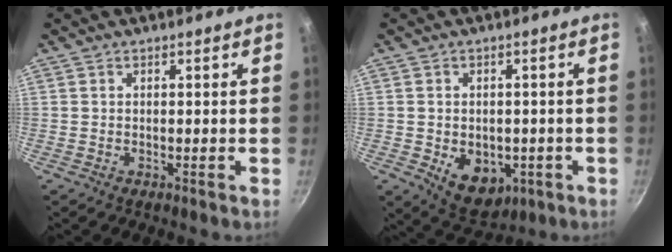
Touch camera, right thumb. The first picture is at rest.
{"total": 9.1, "force": [-2.3, 6.5, 5.9], "torque": [-0.058, -0.004, -0.014]}